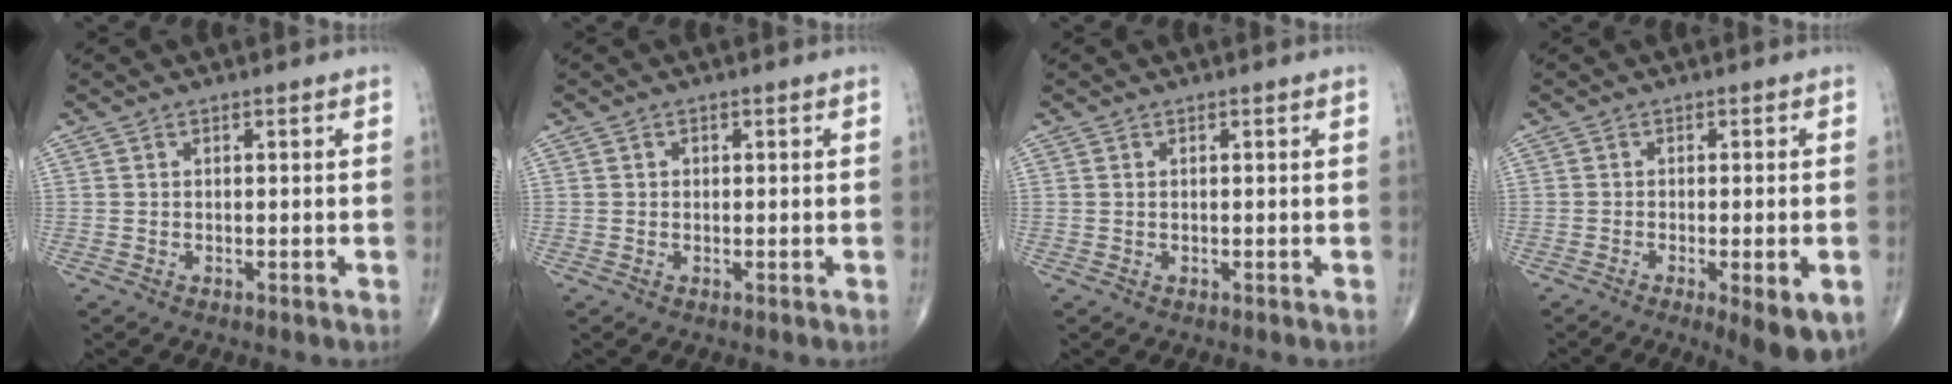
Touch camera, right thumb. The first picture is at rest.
{"total": 0.6, "force": [0.1, 0.6, 0.2], "torque": [0.001, 0.001, 0.001]}
{"total": 0.0}
{"total": 8.5, "force": [-3.4, 2.2, 7.5], "torque": [-0.101, -0.008, -0.044]}